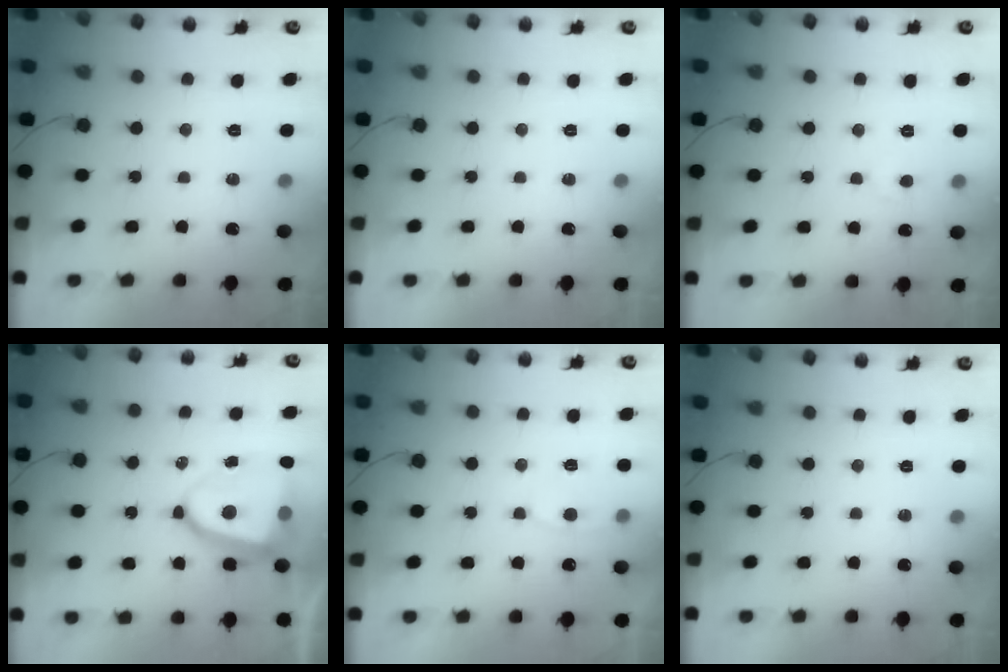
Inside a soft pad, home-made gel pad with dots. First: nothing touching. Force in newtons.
{"total": 0.0}
{"total": 2.3, "press": 2.3, "slide": 0.1}
{"total": 11.4, "press": 11.3, "slide": 1.5}
{"total": 4.9, "press": 4.8, "slide": 0.6}
{"total": 0.0}